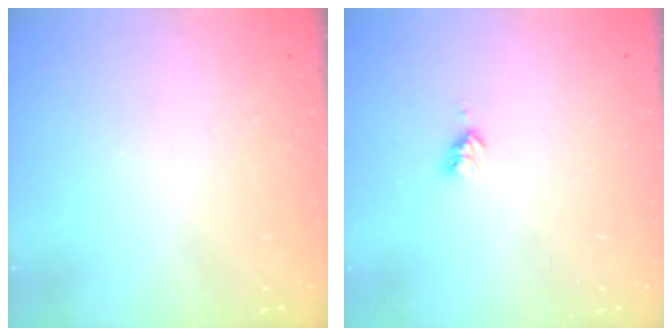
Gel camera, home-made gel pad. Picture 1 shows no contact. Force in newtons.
{"total": 3.7, "press": 3.7, "slide": 0.5}